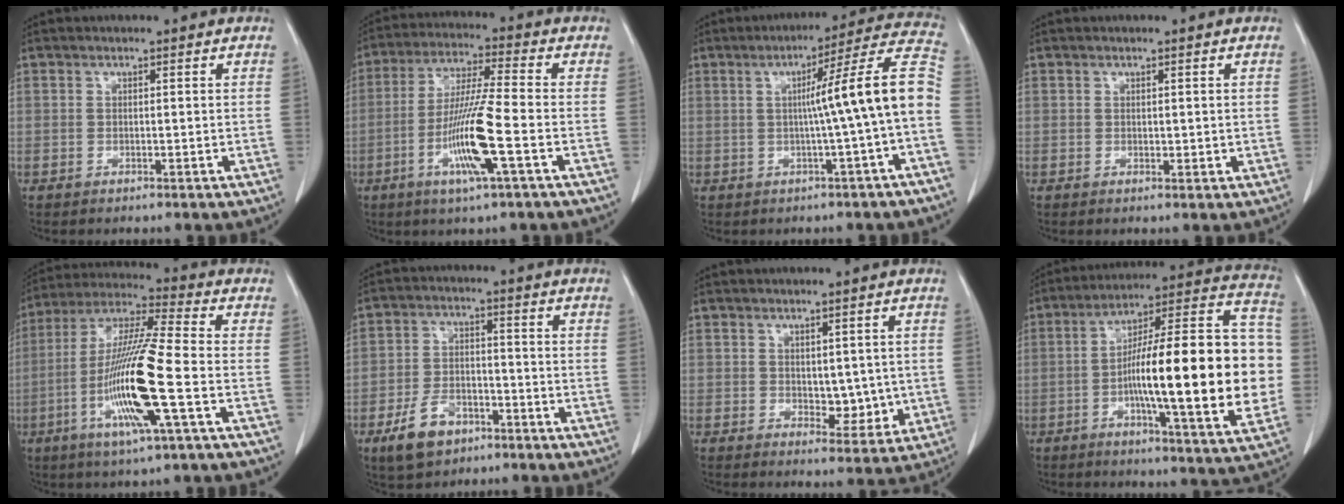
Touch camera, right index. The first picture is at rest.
{"total": 11.5, "force": [-3.7, -0.2, 10.9], "torque": [-0.217, -0.011, -0.072]}
{"total": 12.2, "force": [-1.0, -1.7, 12.0], "torque": [-0.158, 0.024, -0.018]}
{"total": 1.0, "force": [0.3, 0.7, 0.6], "torque": [-0.004, -0.001, 0.009]}
{"total": 15.6, "force": [-4.4, 0.2, 14.9], "torque": [-0.304, -0.012, -0.088]}
{"total": 7.8, "force": [-4.7, 4.7, 4.2], "torque": [-0.088, 0.005, -0.078]}
{"total": 4.7, "force": [0.2, 2.7, 3.8], "torque": [-0.040, -0.007, 0.015]}
{"total": 26.0, "force": [-2.9, 3.7, 25.6], "torque": [-0.325, 0.029, -0.047]}